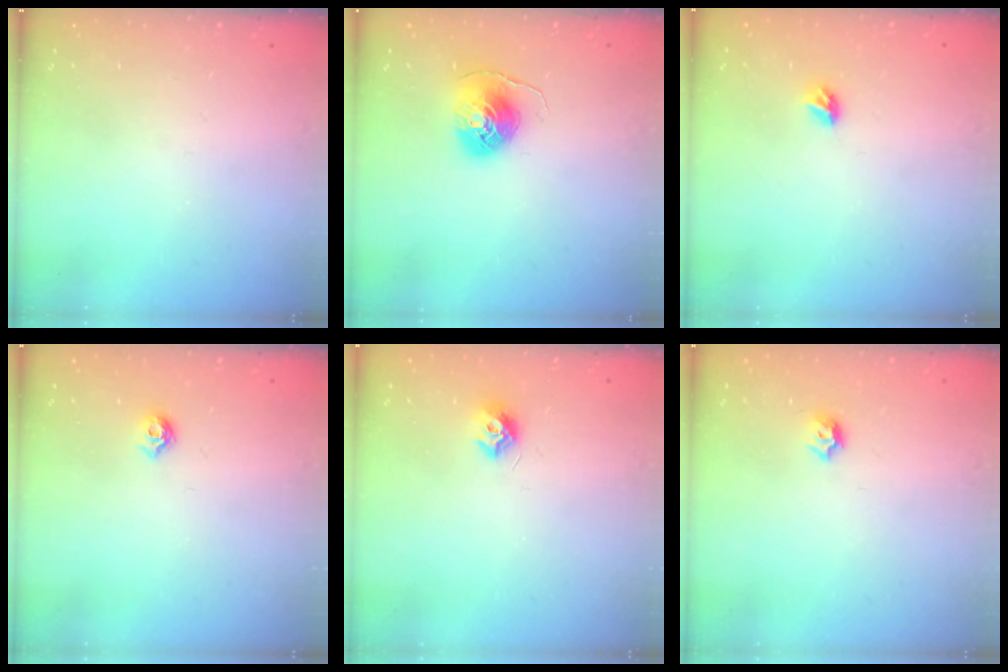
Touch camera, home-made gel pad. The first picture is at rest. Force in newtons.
{"total": 8.1, "press": 8.1, "slide": 0.4}
{"total": 4.5, "press": 4.4, "slide": 0.9}
{"total": 5.1, "press": 5.0, "slide": 0.9}
{"total": 7.3, "press": 7.3, "slide": 0.3}
{"total": 4.0, "press": 3.9, "slide": 0.8}